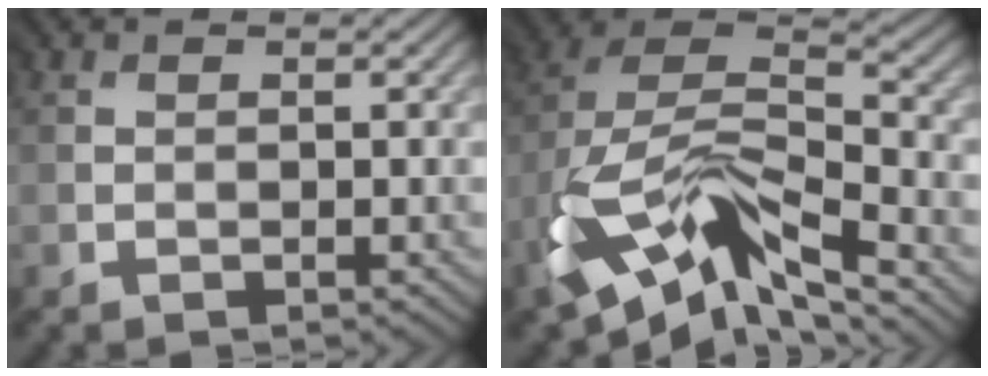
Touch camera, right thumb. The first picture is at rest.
{"total": 12.0, "force": [-6.7, 5.3, 8.4], "torque": [-0.179, -0.006, -0.137]}